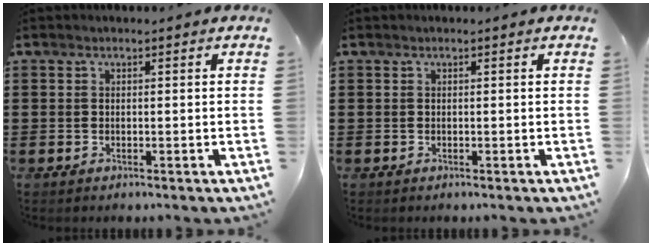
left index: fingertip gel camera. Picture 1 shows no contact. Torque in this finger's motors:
{"motor_torque": [0.03, 0.03, 0.00, 0.00]}